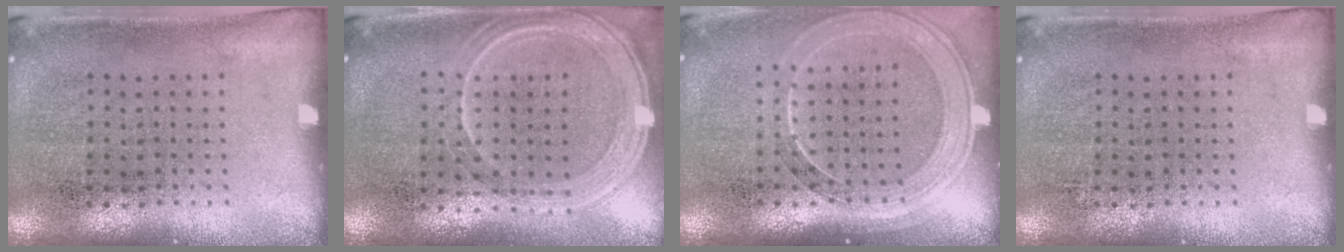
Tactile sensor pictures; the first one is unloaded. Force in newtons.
{"total": 1.2, "press": 1.2, "slide": 0.4}
{"total": 1.7, "press": 1.5, "slide": 0.6}
{"total": 0.0}